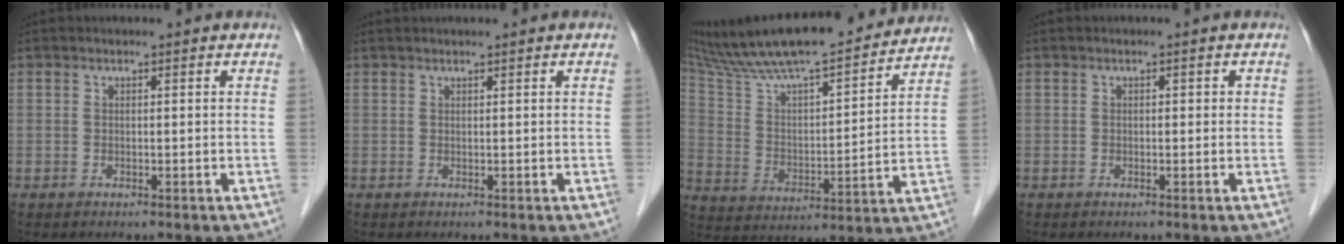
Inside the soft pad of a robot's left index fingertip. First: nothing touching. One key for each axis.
{"total": 1.5, "fx": 1.2, "fy": 0.1, "fz": 0.9, "tx": -0.008, "ty": 0.023, "tz": 0.019}
{"total": 25.0, "fx": 22.1, "fy": 3.0, "fz": 11.3, "tx": -0.198, "ty": 0.018, "tz": 0.345}
{"total": 1.0, "fx": 0.1, "fy": 0.6, "fz": 0.8, "tx": -0.012, "ty": 0.010, "tz": 0.001}